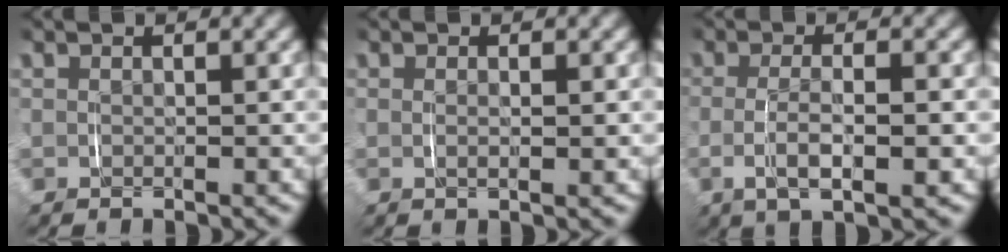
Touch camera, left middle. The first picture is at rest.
{"total": 0.8, "force": [0.2, -0.1, 0.8], "torque": [-0.017, -0.005, 0.005]}
{"total": 3.9, "force": [-0.9, 1.2, 3.6], "torque": [-0.067, -0.003, -0.014]}